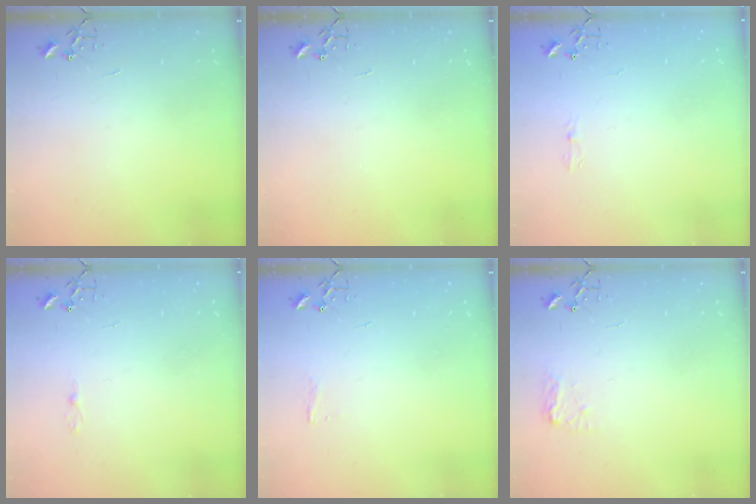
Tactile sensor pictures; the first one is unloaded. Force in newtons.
{"total": 0.0}
{"total": 5.5, "press": 5.4, "slide": 0.6}
{"total": 2.5, "press": 2.5, "slide": 0.3}
{"total": 3.4, "press": 3.4, "slide": 0.4}
{"total": 6.6, "press": 6.6, "slide": 0.2}